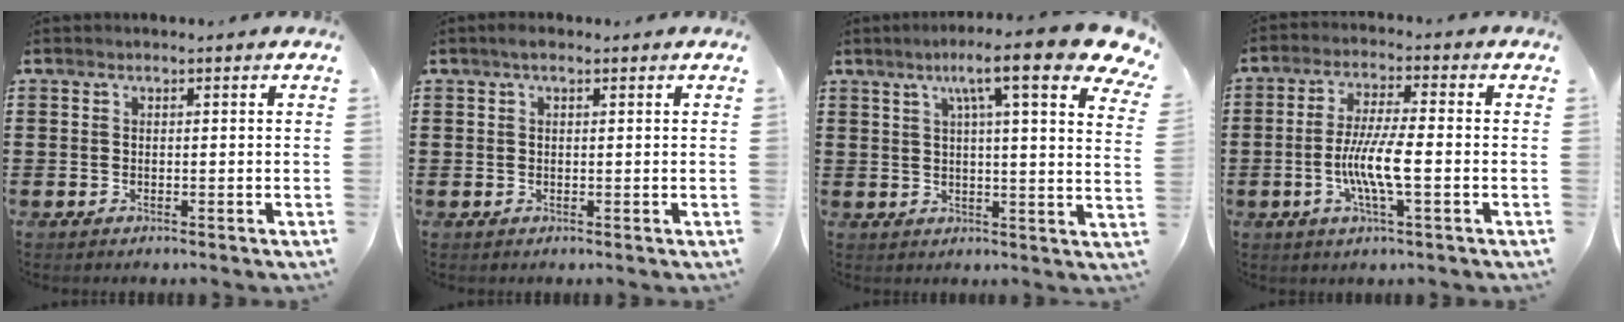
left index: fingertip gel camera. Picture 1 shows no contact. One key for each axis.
{"total": 1.1, "fx": 0.3, "fy": 0.6, "fz": 0.9, "tx": -0.018, "ty": 0.006, "tz": 0.005}
{"total": 11.8, "fx": 7.5, "fy": 1.3, "fz": 9.1, "tx": -0.157, "ty": -0.019, "tz": 0.115}
{"total": 7.7, "fx": -1.8, "fy": 1.1, "fz": 7.4, "tx": -0.146, "ty": -0.005, "tz": -0.040}